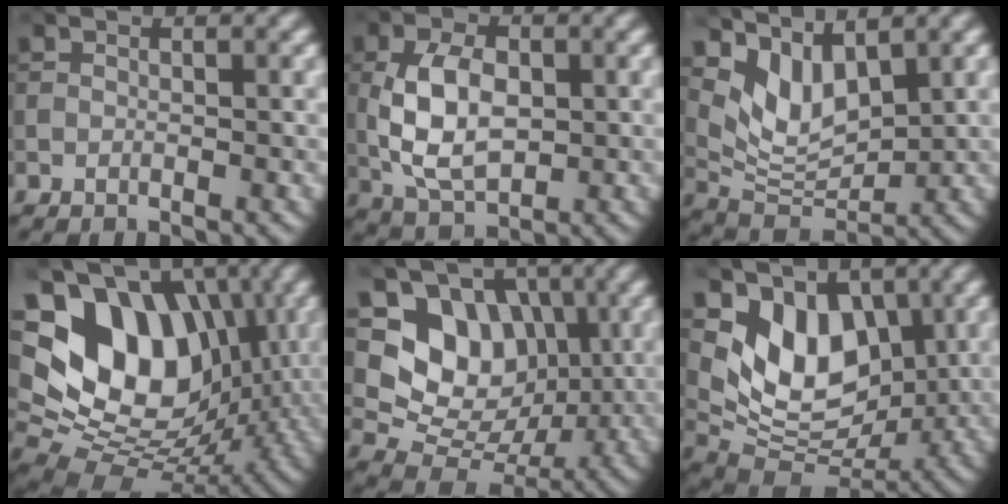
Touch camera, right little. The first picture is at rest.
{"total": 6.1, "force": [-0.1, 3.6, 4.8], "torque": [-0.102, 0.000, 0.000]}
{"total": 4.4, "force": [2.8, 2.2, 2.7], "torque": [-0.063, -0.018, 0.053]}
{"total": 15.7, "force": [2.9, 11.4, 10.4], "torque": [-0.188, -0.003, 0.059]}
{"total": 7.4, "force": [1.7, 6.0, 4.0], "torque": [-0.062, -0.016, 0.023]}
{"total": 7.0, "force": [2.4, 4.8, 4.5], "torque": [-0.080, -0.020, 0.035]}